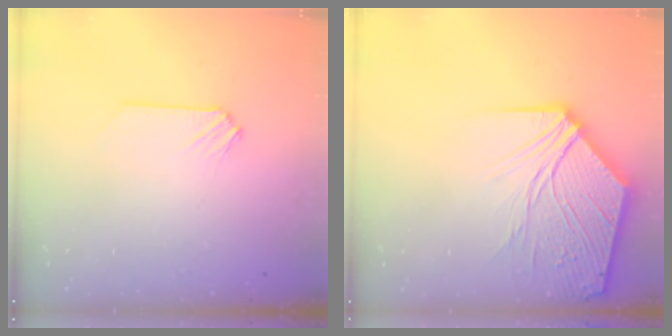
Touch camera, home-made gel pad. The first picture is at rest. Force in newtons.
{"total": 12.6, "press": 12.5, "slide": 1.5}